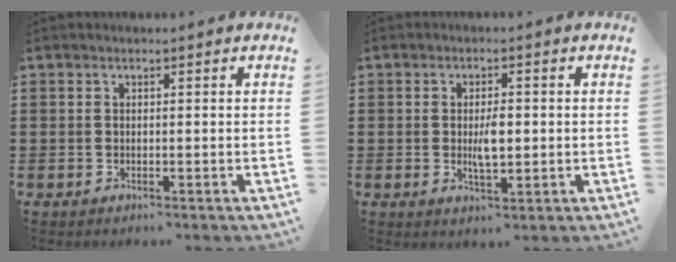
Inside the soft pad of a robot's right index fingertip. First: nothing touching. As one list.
[{"total": 3.8, "force": [-0.1, 1.5, 3.6], "torque": [-0.065, 0.003, -0.003]}]